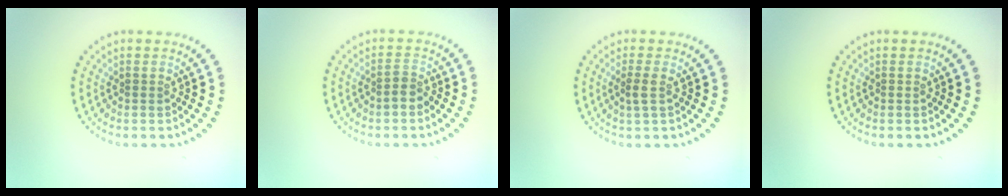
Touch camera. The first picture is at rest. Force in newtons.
{"total": 1.6, "press": 1.3, "slide": 0.9}
{"total": 1.2, "press": 1.1, "slide": 0.6}
{"total": 0.0}